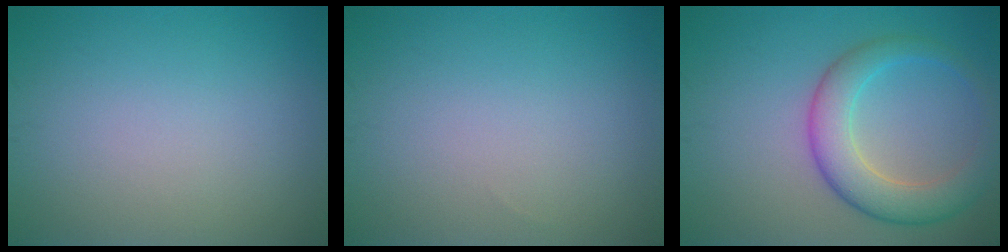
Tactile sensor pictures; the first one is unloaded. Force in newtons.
{"total": 0.0}
{"total": 5.4, "press": 5.4, "slide": 0.2}